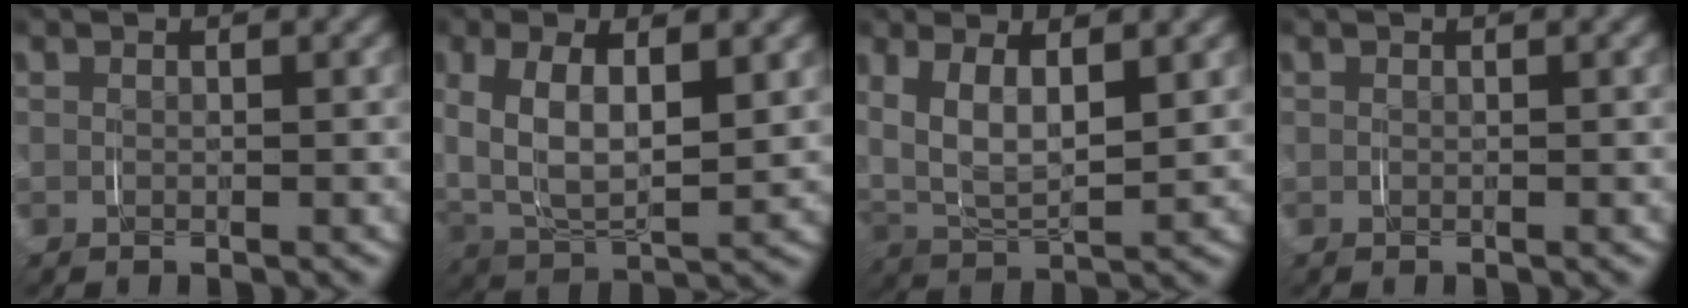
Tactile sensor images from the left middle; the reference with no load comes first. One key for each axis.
{"total": 7.2, "fx": 0.9, "fy": 4.5, "fz": 5.5, "tx": -0.129, "ty": -0.014, "tz": 0.025}
{"total": 6.5, "fx": 1.1, "fy": 4.2, "fz": 4.8, "tx": -0.118, "ty": -0.015, "tz": 0.026}
{"total": 0.0}